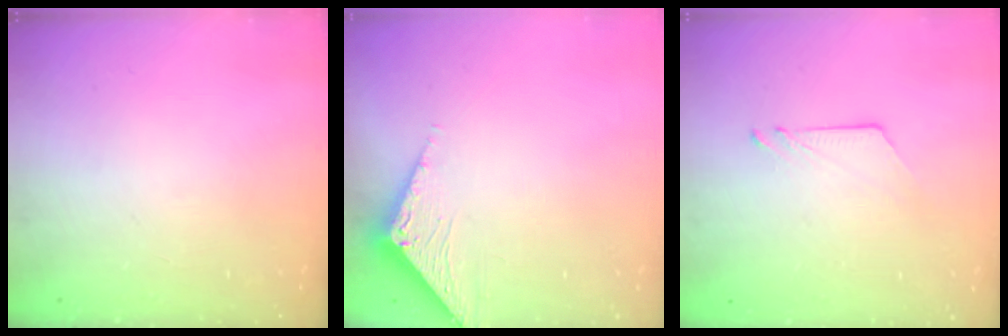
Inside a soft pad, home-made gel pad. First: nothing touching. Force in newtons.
{"total": 3.3, "press": 3.3, "slide": 0.2}
{"total": 3.6, "press": 3.6, "slide": 0.4}